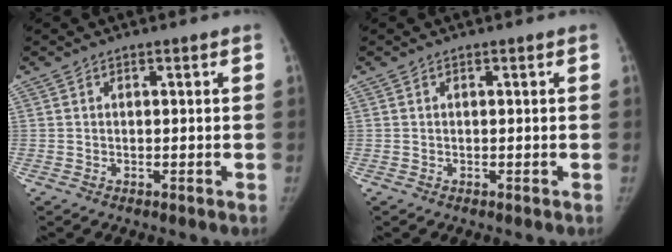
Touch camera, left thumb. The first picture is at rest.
{"total": 0.0}